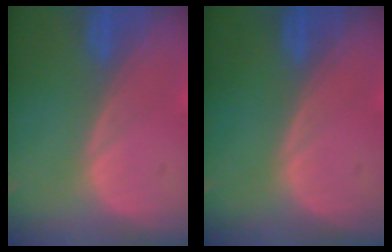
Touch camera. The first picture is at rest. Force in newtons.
{"total": 0.0}